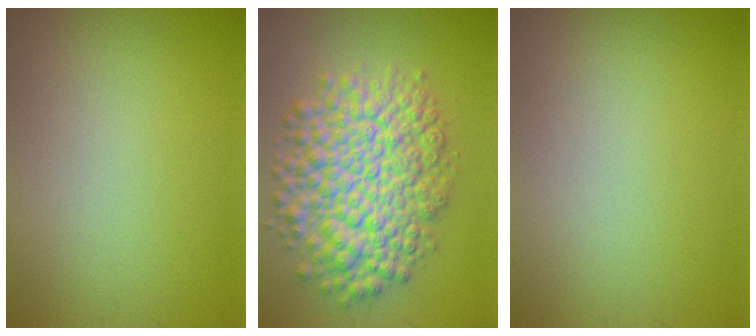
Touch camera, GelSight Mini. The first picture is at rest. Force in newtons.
{"total": 9.5, "press": 9.5, "slide": 0.3}
{"total": 0.0}